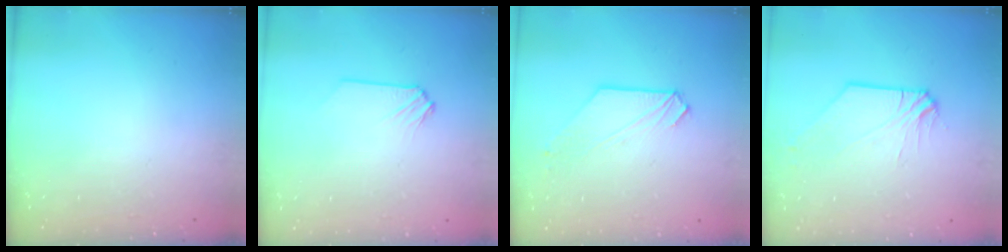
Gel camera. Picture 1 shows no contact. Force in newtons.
{"total": 0.0}
{"total": 1.8, "press": 1.8, "slide": 0.1}
{"total": 1.0, "press": 0.9, "slide": 0.2}